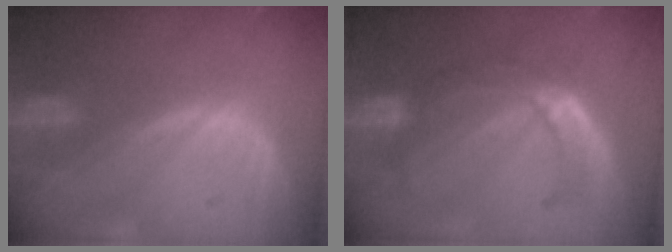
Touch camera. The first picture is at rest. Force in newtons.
{"total": 8.0, "press": 6.7, "slide": 4.3}